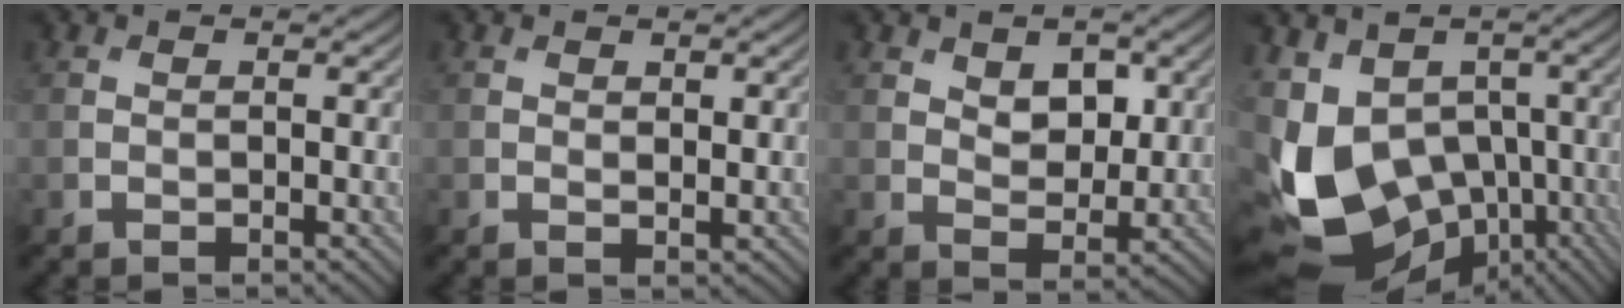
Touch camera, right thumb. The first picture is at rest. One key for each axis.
{"total": 1.1, "fx": 0.7, "fy": 0.6, "fz": 0.5, "tx": -0.009, "ty": -0.005, "tz": 0.016}
{"total": 4.9, "fx": 1.9, "fy": 3.1, "fz": 3.2, "tx": -0.055, "ty": -0.007, "tz": 0.029}
{"total": 15.4, "fx": -3.6, "fy": 11.1, "fz": 10.1, "tx": -0.236, "ty": -0.031, "tz": -0.026}